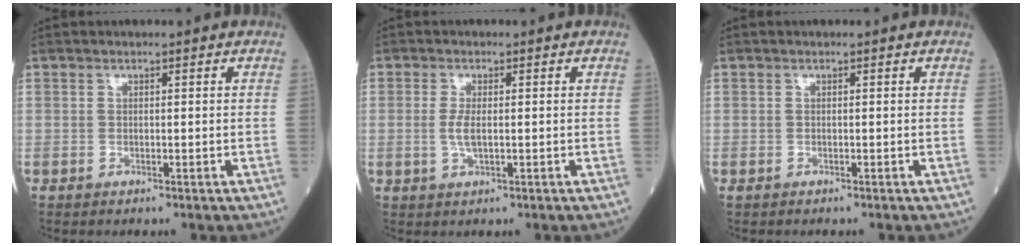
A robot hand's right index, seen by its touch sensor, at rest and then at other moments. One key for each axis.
{"total": 2.8, "fx": -0.1, "fy": 0.8, "fz": 2.6, "tx": -0.060, "ty": -0.004, "tz": 0.000}
{"total": 0.0}